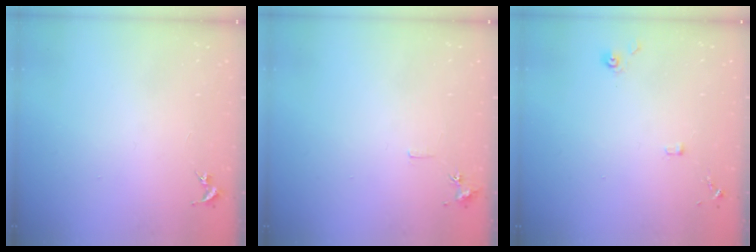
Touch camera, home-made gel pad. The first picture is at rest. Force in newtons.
{"total": 5.6, "press": 5.6, "slide": 0.7}
{"total": 6.5, "press": 6.4, "slide": 0.6}